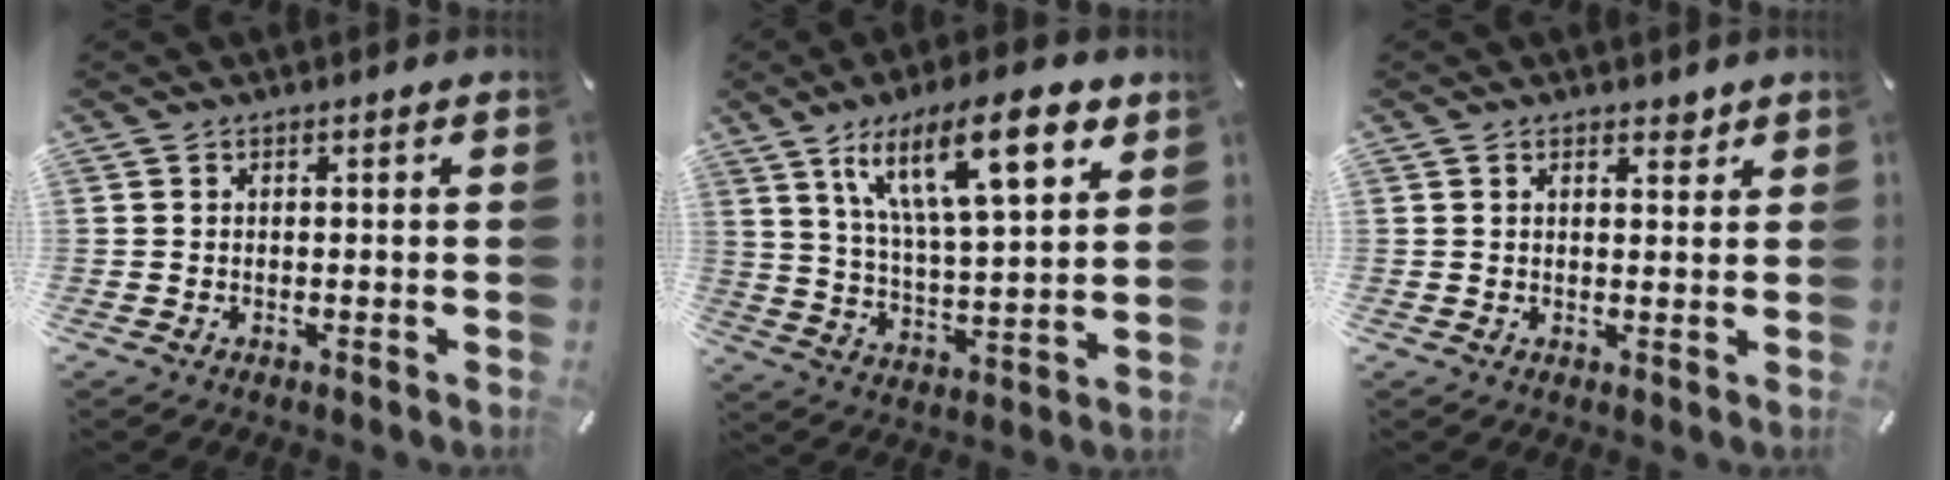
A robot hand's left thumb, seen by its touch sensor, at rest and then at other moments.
{"total": 19.9, "force": [11.0, 7.1, 15.1], "torque": [-0.250, -0.033, 0.175]}
{"total": 2.4, "force": [1.7, 1.1, 1.3], "torque": [-0.012, -0.007, 0.028]}